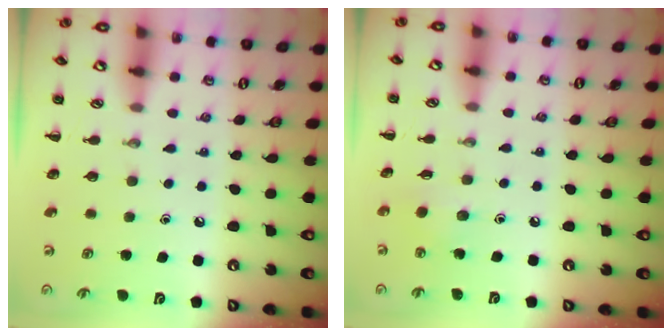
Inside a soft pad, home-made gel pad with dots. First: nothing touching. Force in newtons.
{"total": 2.9, "press": 2.8, "slide": 0.6}